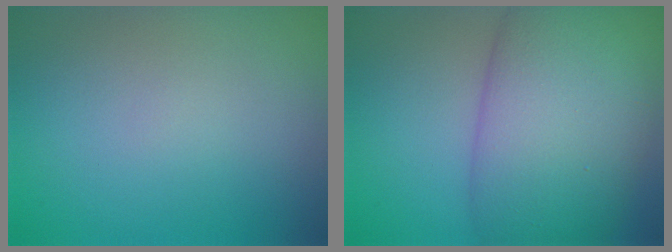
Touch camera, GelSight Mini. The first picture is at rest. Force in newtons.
{"total": 12.1, "press": 12.1, "slide": 0.5}